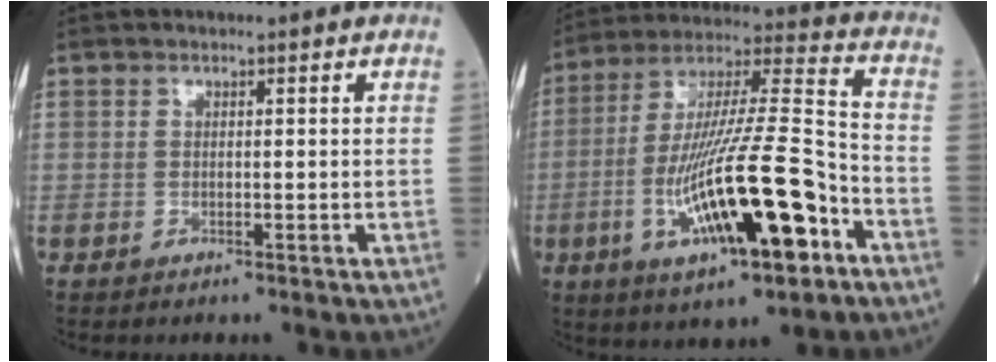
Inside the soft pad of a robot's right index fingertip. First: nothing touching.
{"total": 21.2, "force": [-7.8, 3.5, 19.4], "torque": [-0.364, -0.014, -0.126]}